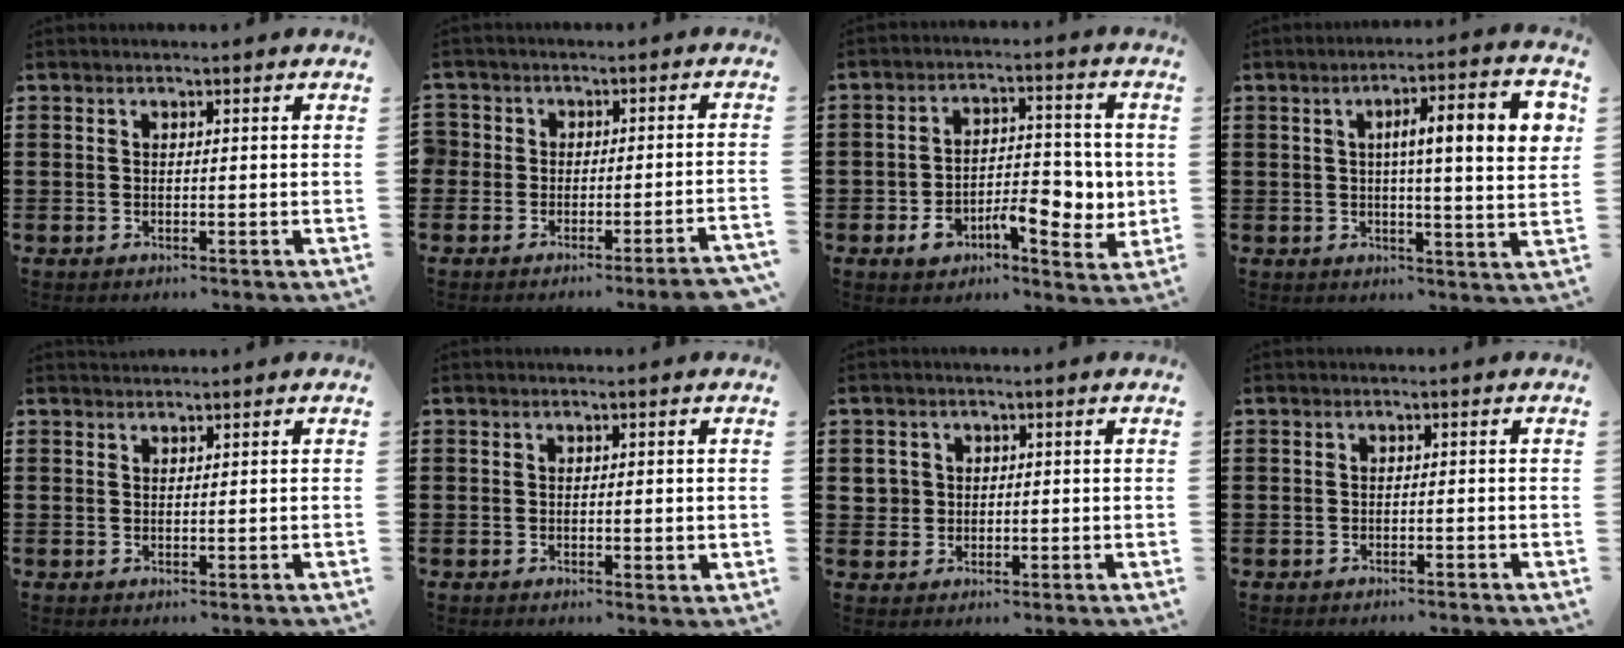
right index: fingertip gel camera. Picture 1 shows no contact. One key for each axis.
{"total": 2.9, "fx": -2.8, "fy": 0.6, "fz": 0.4, "tx": -0.010, "ty": 0.004, "tz": -0.060}
{"total": 9.0, "fx": -2.7, "fy": 4.7, "fz": 7.1, "tx": -0.098, "ty": 0.005, "tz": -0.048}
{"total": 9.8, "fx": 1.9, "fy": 1.5, "fz": 9.5, "tx": -0.153, "ty": 0.000, "tz": 0.020}
{"total": 0.7, "fx": 0.7, "fy": 0.1, "fz": -0.2, "tx": 0.003, "ty": 0.002, "tz": 0.014}
{"total": 0.8, "fx": 0.0, "fy": 0.2, "fz": 0.8, "tx": -0.016, "ty": 0.001, "tz": 0.000}
{"total": 2.2, "fx": 0.3, "fy": 2.2, "fz": 0.5, "tx": -0.020, "ty": 0.009, "tz": 0.003}
{"total": 0.7, "fx": -0.7, "fy": 0.0, "fz": 0.1, "tx": -0.005, "ty": -0.002, "tz": -0.013}